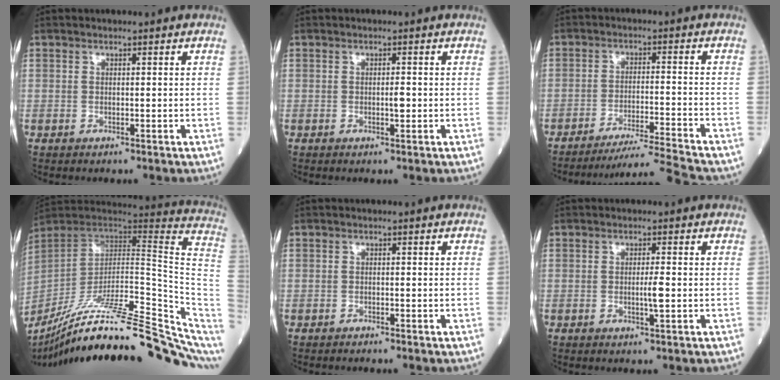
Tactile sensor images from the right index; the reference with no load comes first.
{"total": 1.2, "force": [-0.2, 0.3, 1.2], "torque": [-0.020, -0.001, -0.003]}
{"total": 10.5, "force": [-9.8, -3.0, 2.2], "torque": [-0.029, -0.008, -0.164]}
{"total": 33.7, "force": [-25.9, 4.3, 21.1], "torque": [-0.235, -0.025, -0.381]}
{"total": 1.3, "force": [-1.2, 0.1, 0.5], "torque": [-0.007, 0.000, -0.016]}
{"total": 2.1, "force": [-0.3, -0.1, 2.0], "torque": [-0.038, -0.003, -0.006]}